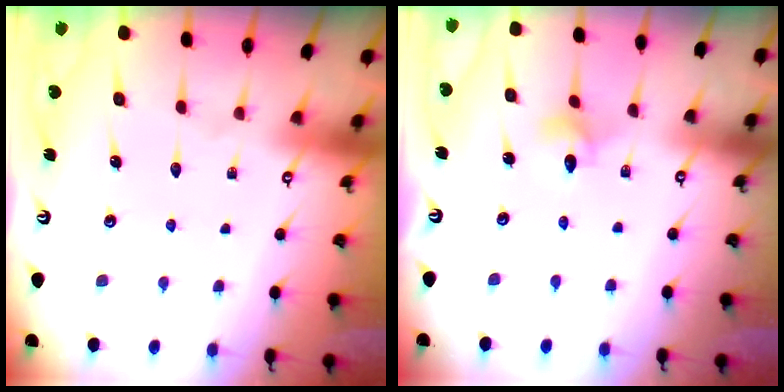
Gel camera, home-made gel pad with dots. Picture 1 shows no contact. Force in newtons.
{"total": 3.3, "press": 3.3, "slide": 0.3}